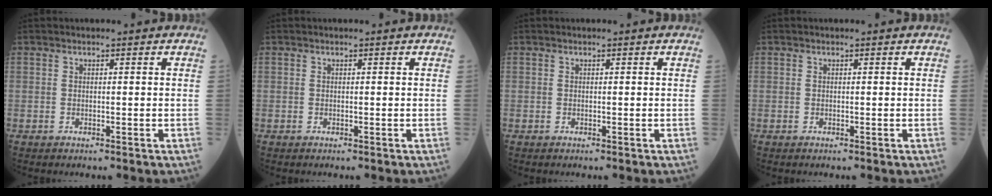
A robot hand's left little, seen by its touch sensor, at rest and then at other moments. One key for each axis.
{"total": 0.0}
{"total": 0.0}
{"total": 0.0}